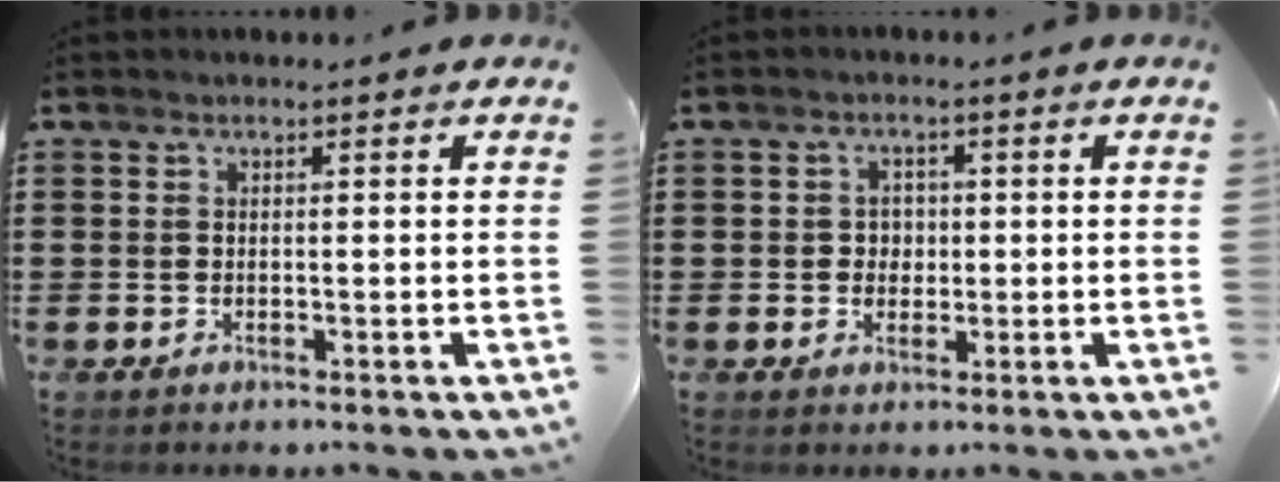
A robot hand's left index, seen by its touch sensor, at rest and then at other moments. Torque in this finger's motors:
{"motor_torque": [-0.23, 0.62, -0.02, -0.01]}